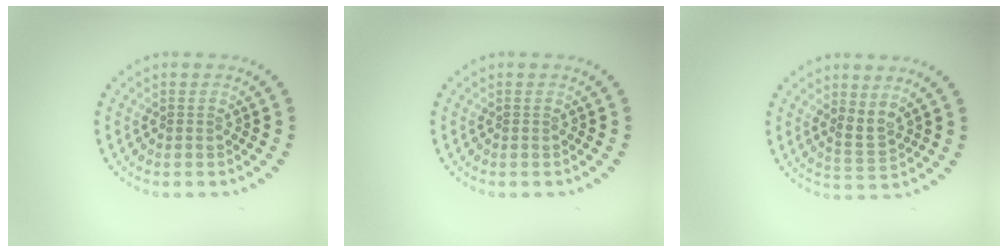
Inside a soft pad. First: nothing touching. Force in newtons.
{"total": 0.0}
{"total": 1.8, "press": 1.3, "slide": 1.3}